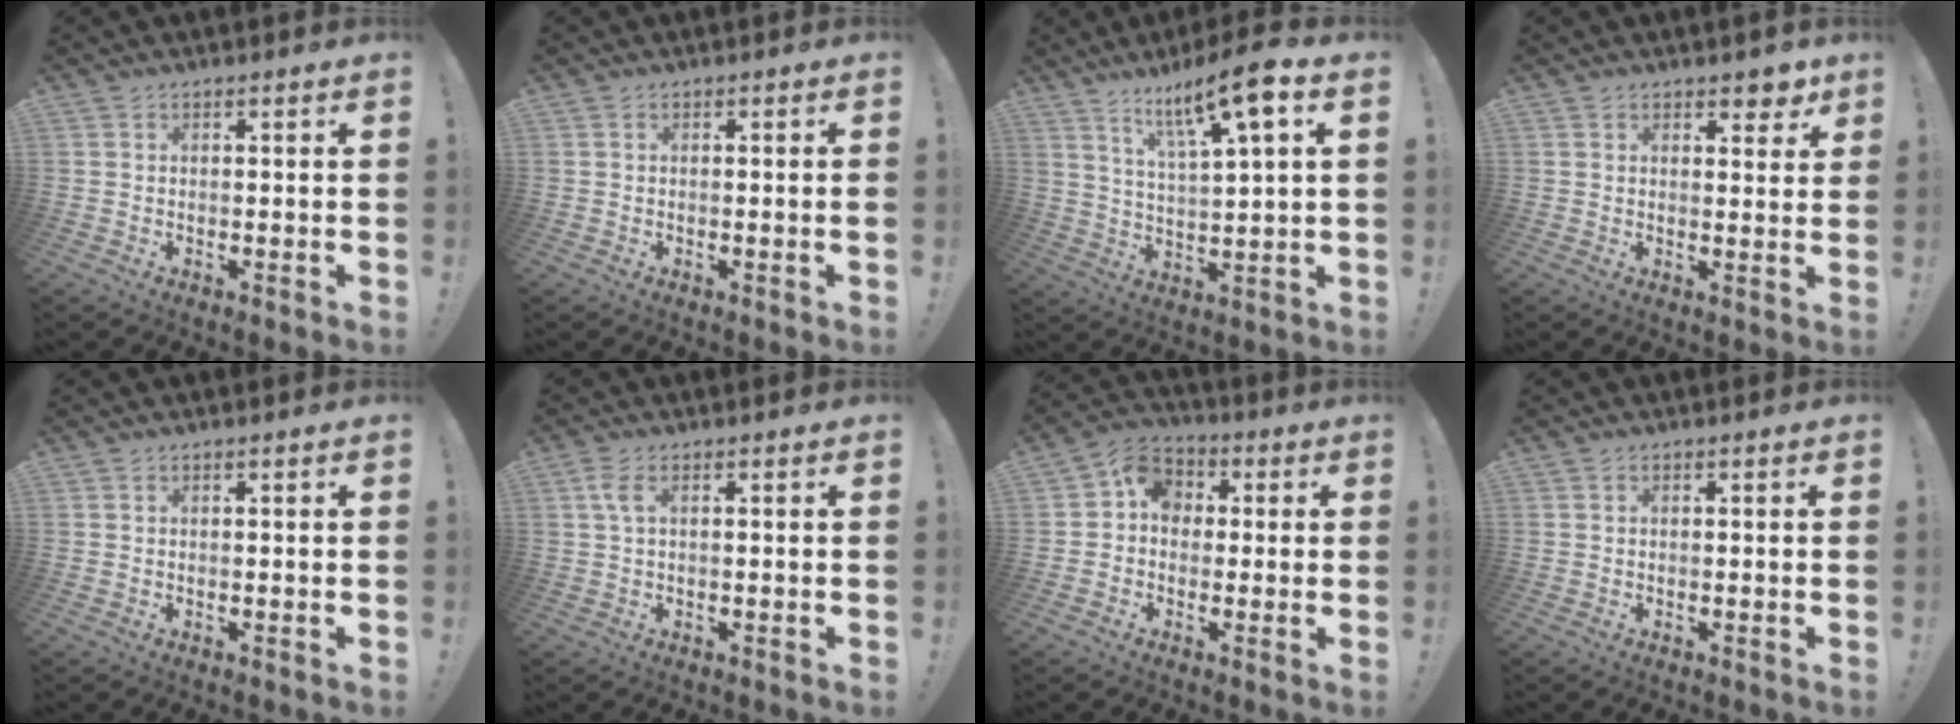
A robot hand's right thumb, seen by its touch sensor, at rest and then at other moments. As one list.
[{"total": 1.1, "force": [-0.2, -0.3, 1.1], "torque": [-0.018, 0.001, -0.006]}, {"total": 12.8, "force": [7.5, 1.9, 10.1], "torque": [-0.166, -0.042, 0.115]}, {"total": 4.1, "force": [3.1, 2.0, 1.8], "torque": [0.004, -0.027, 0.050]}, {"total": 0.0}, {"total": 3.5, "force": [1.0, 1.1, 3.2], "torque": [-0.062, 0.003, 0.020]}, {"total": 8.2, "force": [0.5, 7.0, 4.2], "torque": [-0.070, 0.020, 0.018]}, {"total": 0.0}]